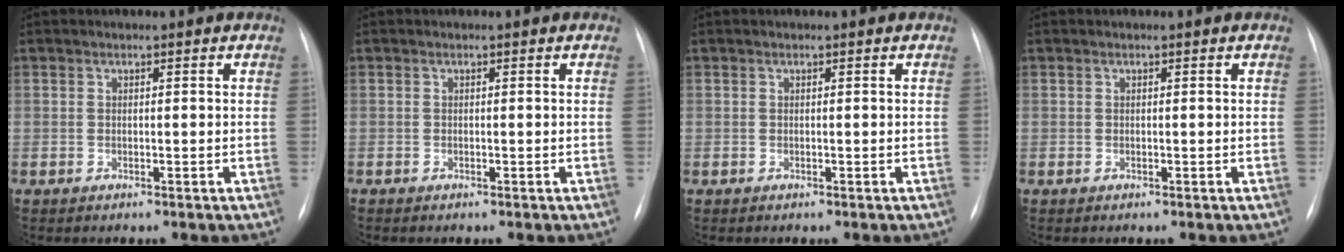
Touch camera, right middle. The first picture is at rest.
{"total": 0.0}
{"total": 0.0}
{"total": 0.0}